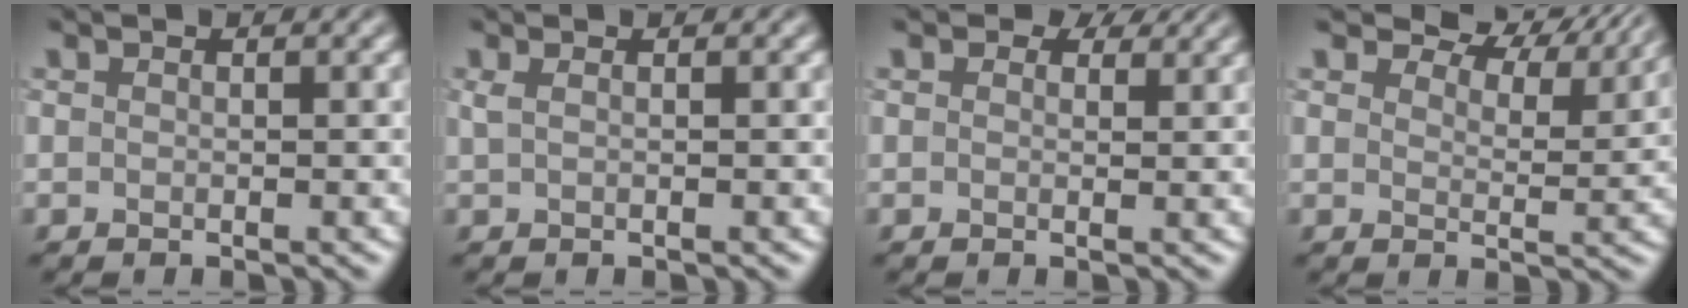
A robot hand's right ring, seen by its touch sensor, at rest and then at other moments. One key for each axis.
{"total": 1.1, "fx": 0.4, "fy": 0.4, "fz": 0.9, "tx": -0.017, "ty": 0.002, "tz": 0.006}
{"total": 2.1, "fx": 1.4, "fy": 1.1, "fz": 1.1, "tx": -0.017, "ty": -0.003, "tz": 0.011}
{"total": 6.0, "fx": 5.0, "fy": 2.1, "fz": 2.4, "tx": -0.041, "ty": 0.002, "tz": 0.064}